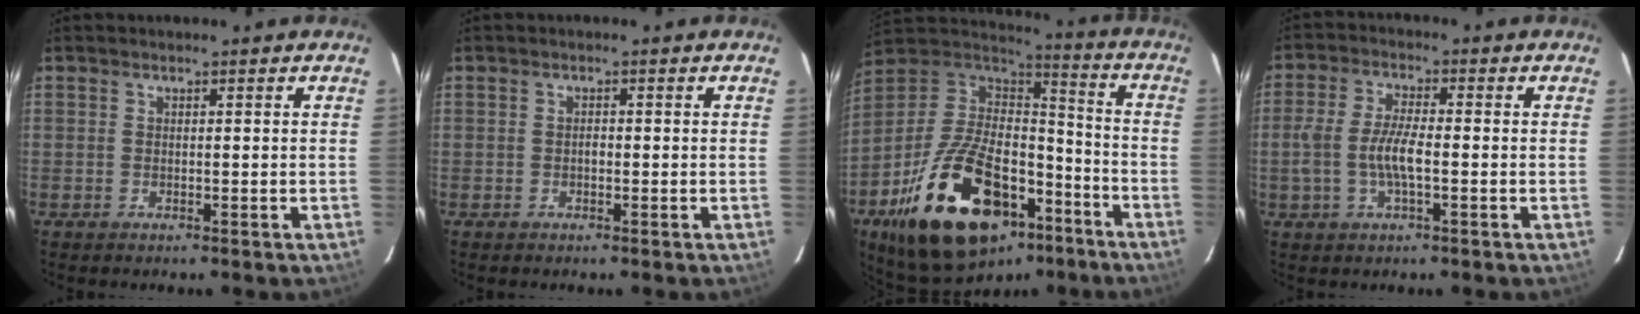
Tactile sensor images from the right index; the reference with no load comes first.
{"total": 0.7, "force": [-0.3, 0.5, 0.4], "torque": [-0.006, 0.004, -0.006]}
{"total": 30.2, "force": [-16.3, 15.4, 20.2], "torque": [-0.392, 0.002, -0.251]}
{"total": 6.9, "force": [-1.5, 2.0, 6.4], "torque": [-0.132, 0.003, -0.028]}